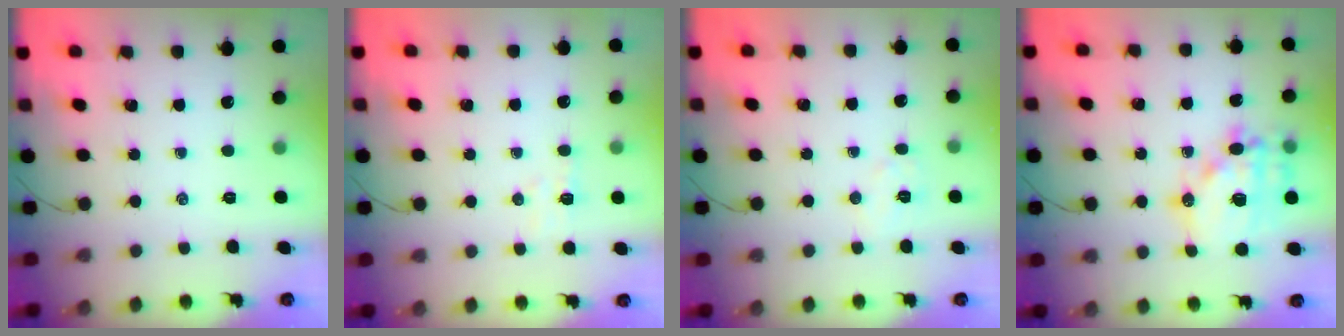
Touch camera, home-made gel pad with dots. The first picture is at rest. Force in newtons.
{"total": 4.7, "press": 4.6, "slide": 1.2}
{"total": 5.4, "press": 5.3, "slide": 1.0}
{"total": 17.4, "press": 17.1, "slide": 3.2}